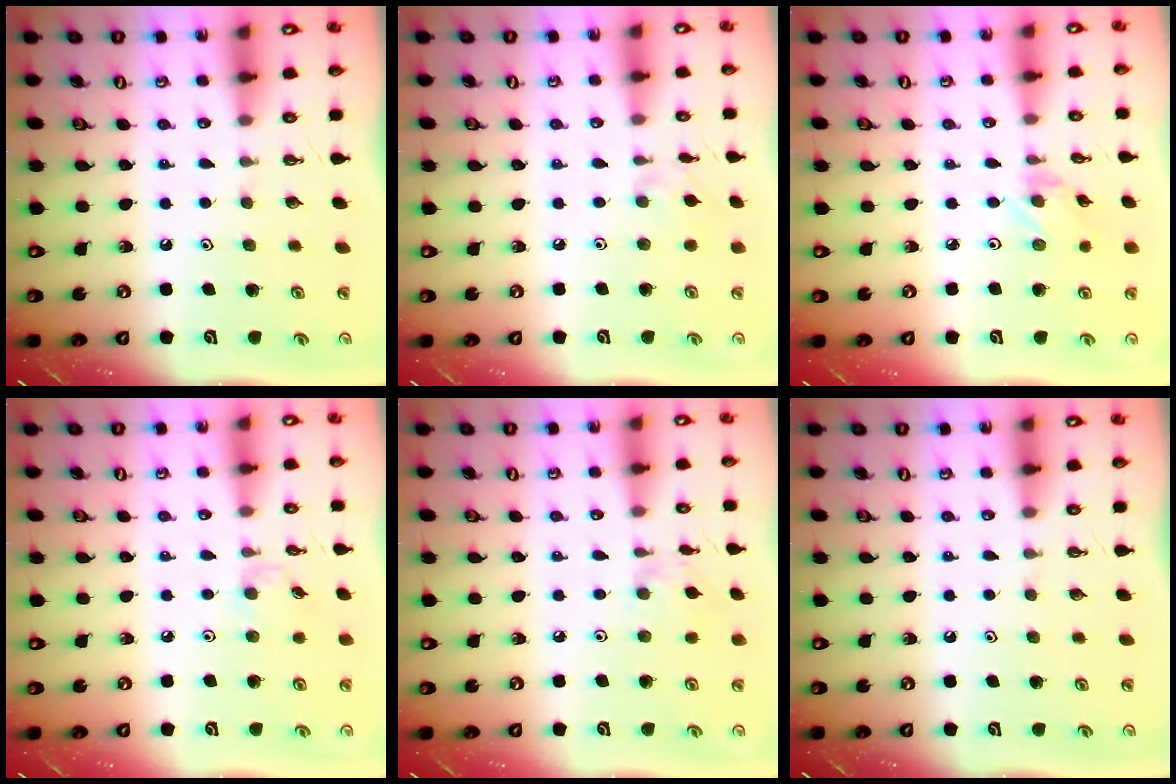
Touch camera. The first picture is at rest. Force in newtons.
{"total": 1.9, "press": 1.9, "slide": 0.5}
{"total": 0.6, "press": 0.6, "slide": 0.2}
{"total": 2.5, "press": 2.4, "slide": 0.4}
{"total": 2.8, "press": 2.7, "slide": 0.5}
{"total": 0.0}